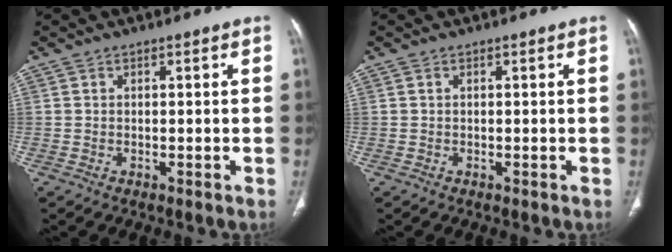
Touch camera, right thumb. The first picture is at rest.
{"total": 0.0}